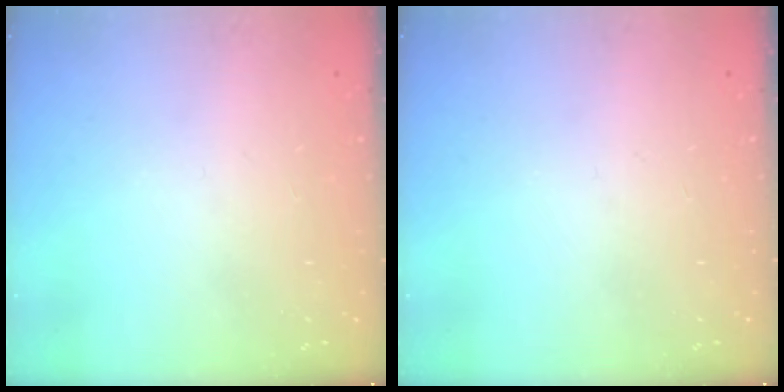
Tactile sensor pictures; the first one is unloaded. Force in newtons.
{"total": 0.0}